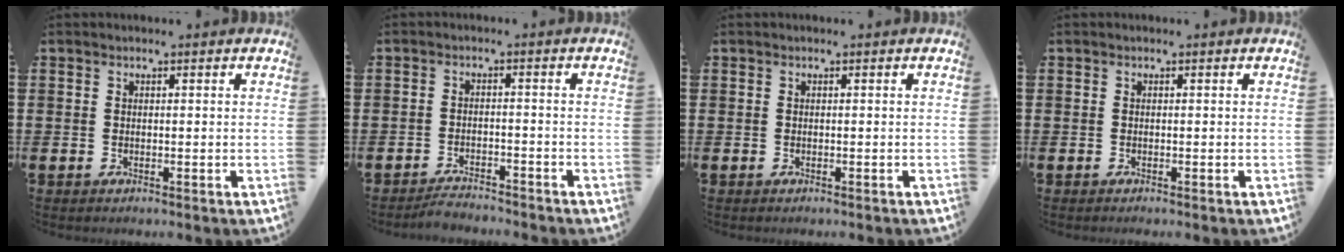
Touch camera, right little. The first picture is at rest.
{"total": 2.3, "force": [-2.3, 0.0, -0.1], "torque": [-0.005, 0.004, -0.047]}
{"total": 0.0}
{"total": 0.0}